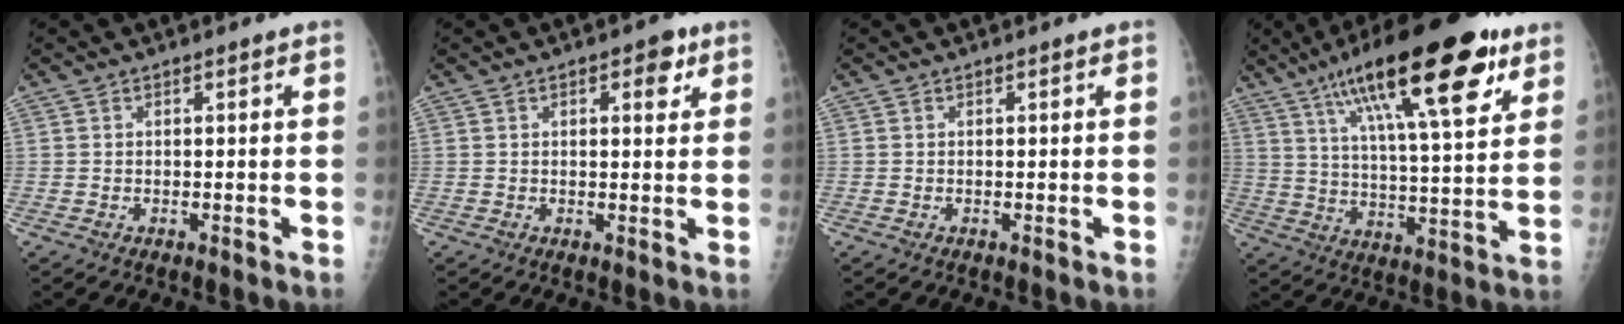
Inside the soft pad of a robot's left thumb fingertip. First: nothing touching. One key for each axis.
{"total": 4.3, "fx": 1.9, "fy": 2.0, "fz": 3.3, "tx": -0.029, "ty": -0.004, "tz": 0.021}
{"total": 0.0}
{"total": 25.3, "fx": 13.8, "fy": 6.9, "fz": 20.0, "tx": -0.309, "ty": -0.020, "tz": 0.221}